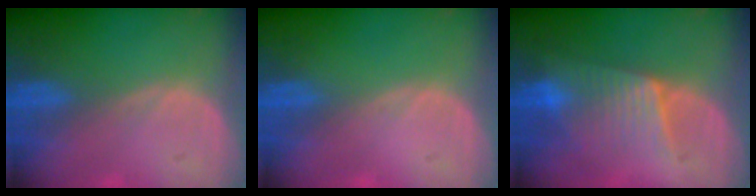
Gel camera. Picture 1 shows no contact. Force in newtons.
{"total": 0.0}
{"total": 6.3, "press": 6.3, "slide": 0.8}